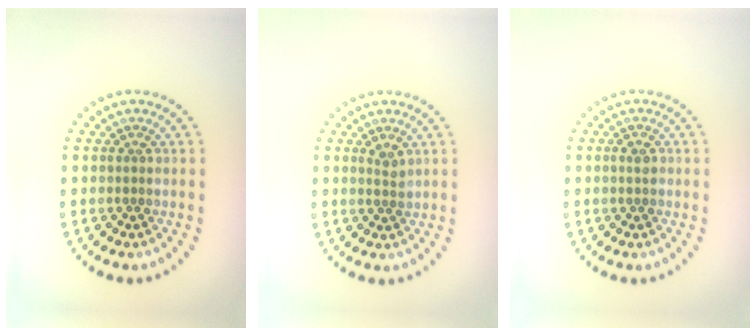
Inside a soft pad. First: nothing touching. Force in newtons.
{"total": 1.0, "press": 0.9, "slide": 0.6}
{"total": 0.9, "press": 0.9, "slide": 0.2}